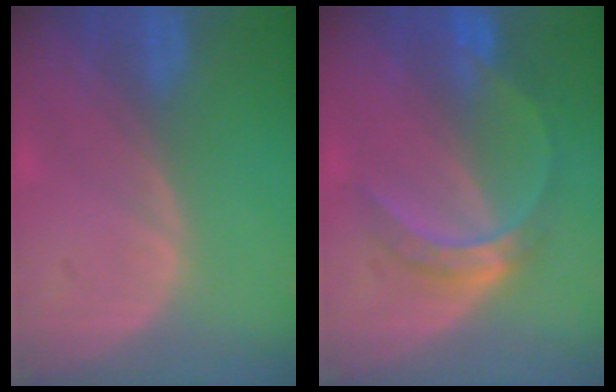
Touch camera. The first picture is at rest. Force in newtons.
{"total": 5.4, "press": 5.3, "slide": 0.6}